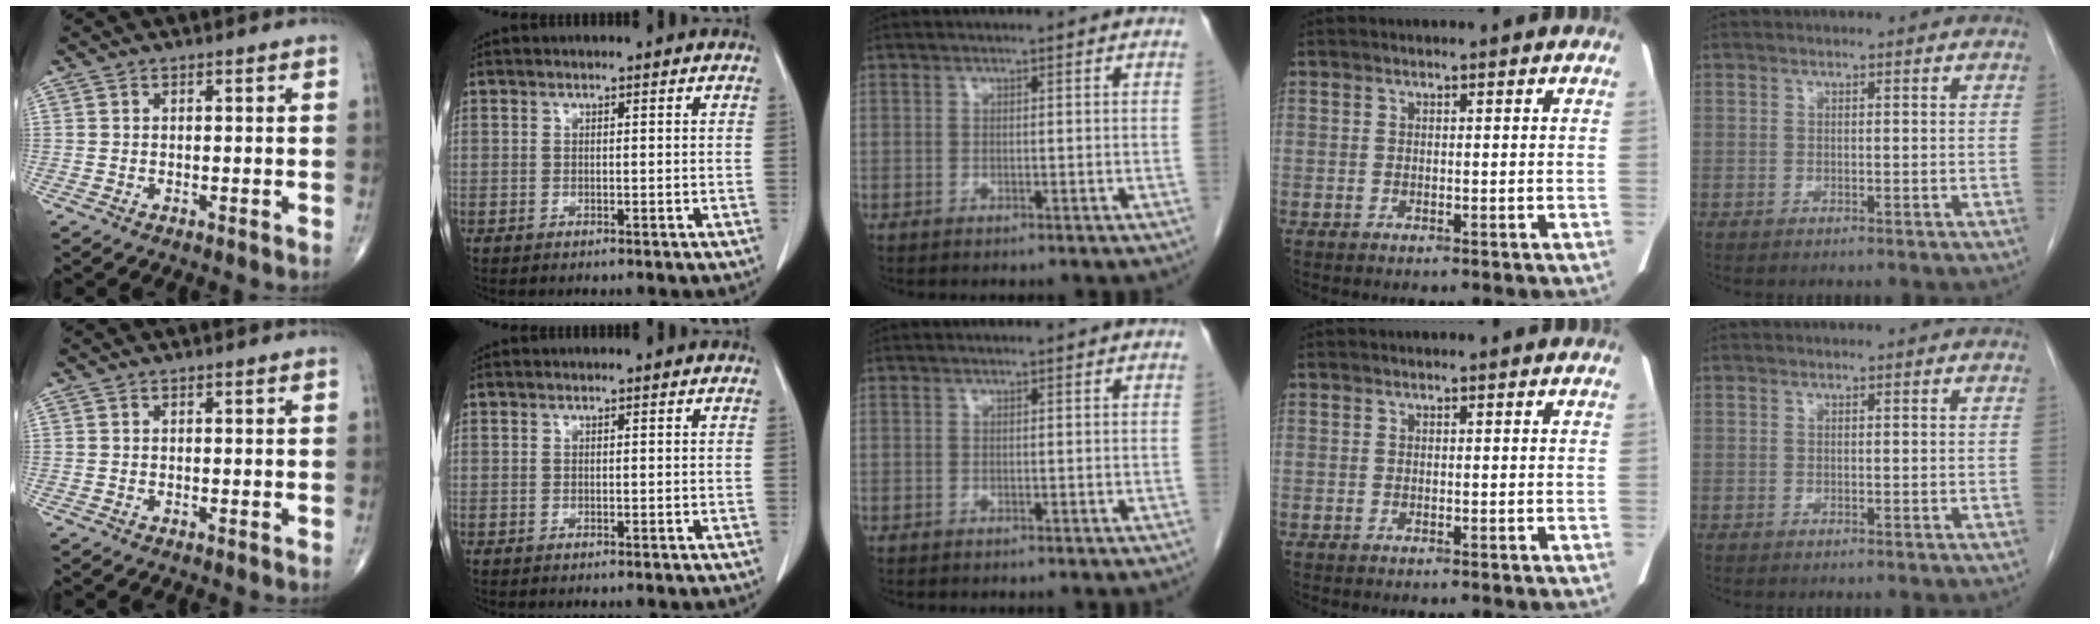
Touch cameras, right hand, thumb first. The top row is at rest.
{}